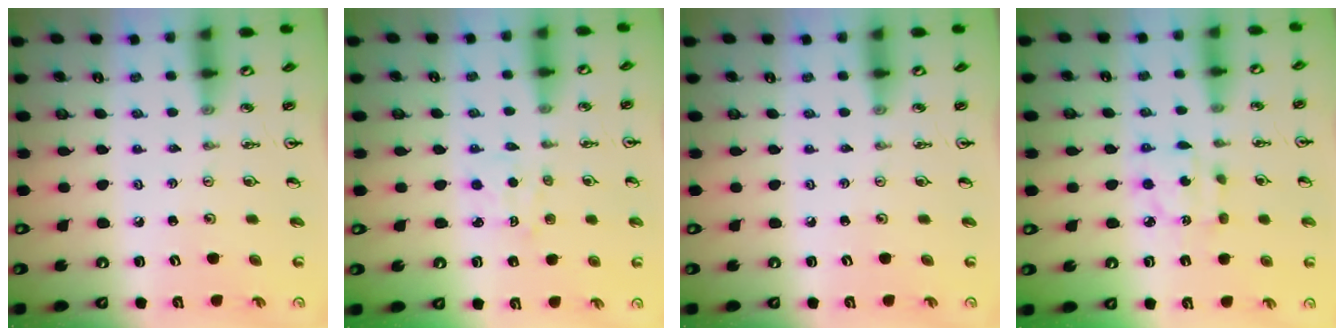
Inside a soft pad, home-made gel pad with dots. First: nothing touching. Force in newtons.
{"total": 2.9, "press": 2.8, "slide": 0.4}
{"total": 0.0}
{"total": 4.6, "press": 4.6, "slide": 0.1}